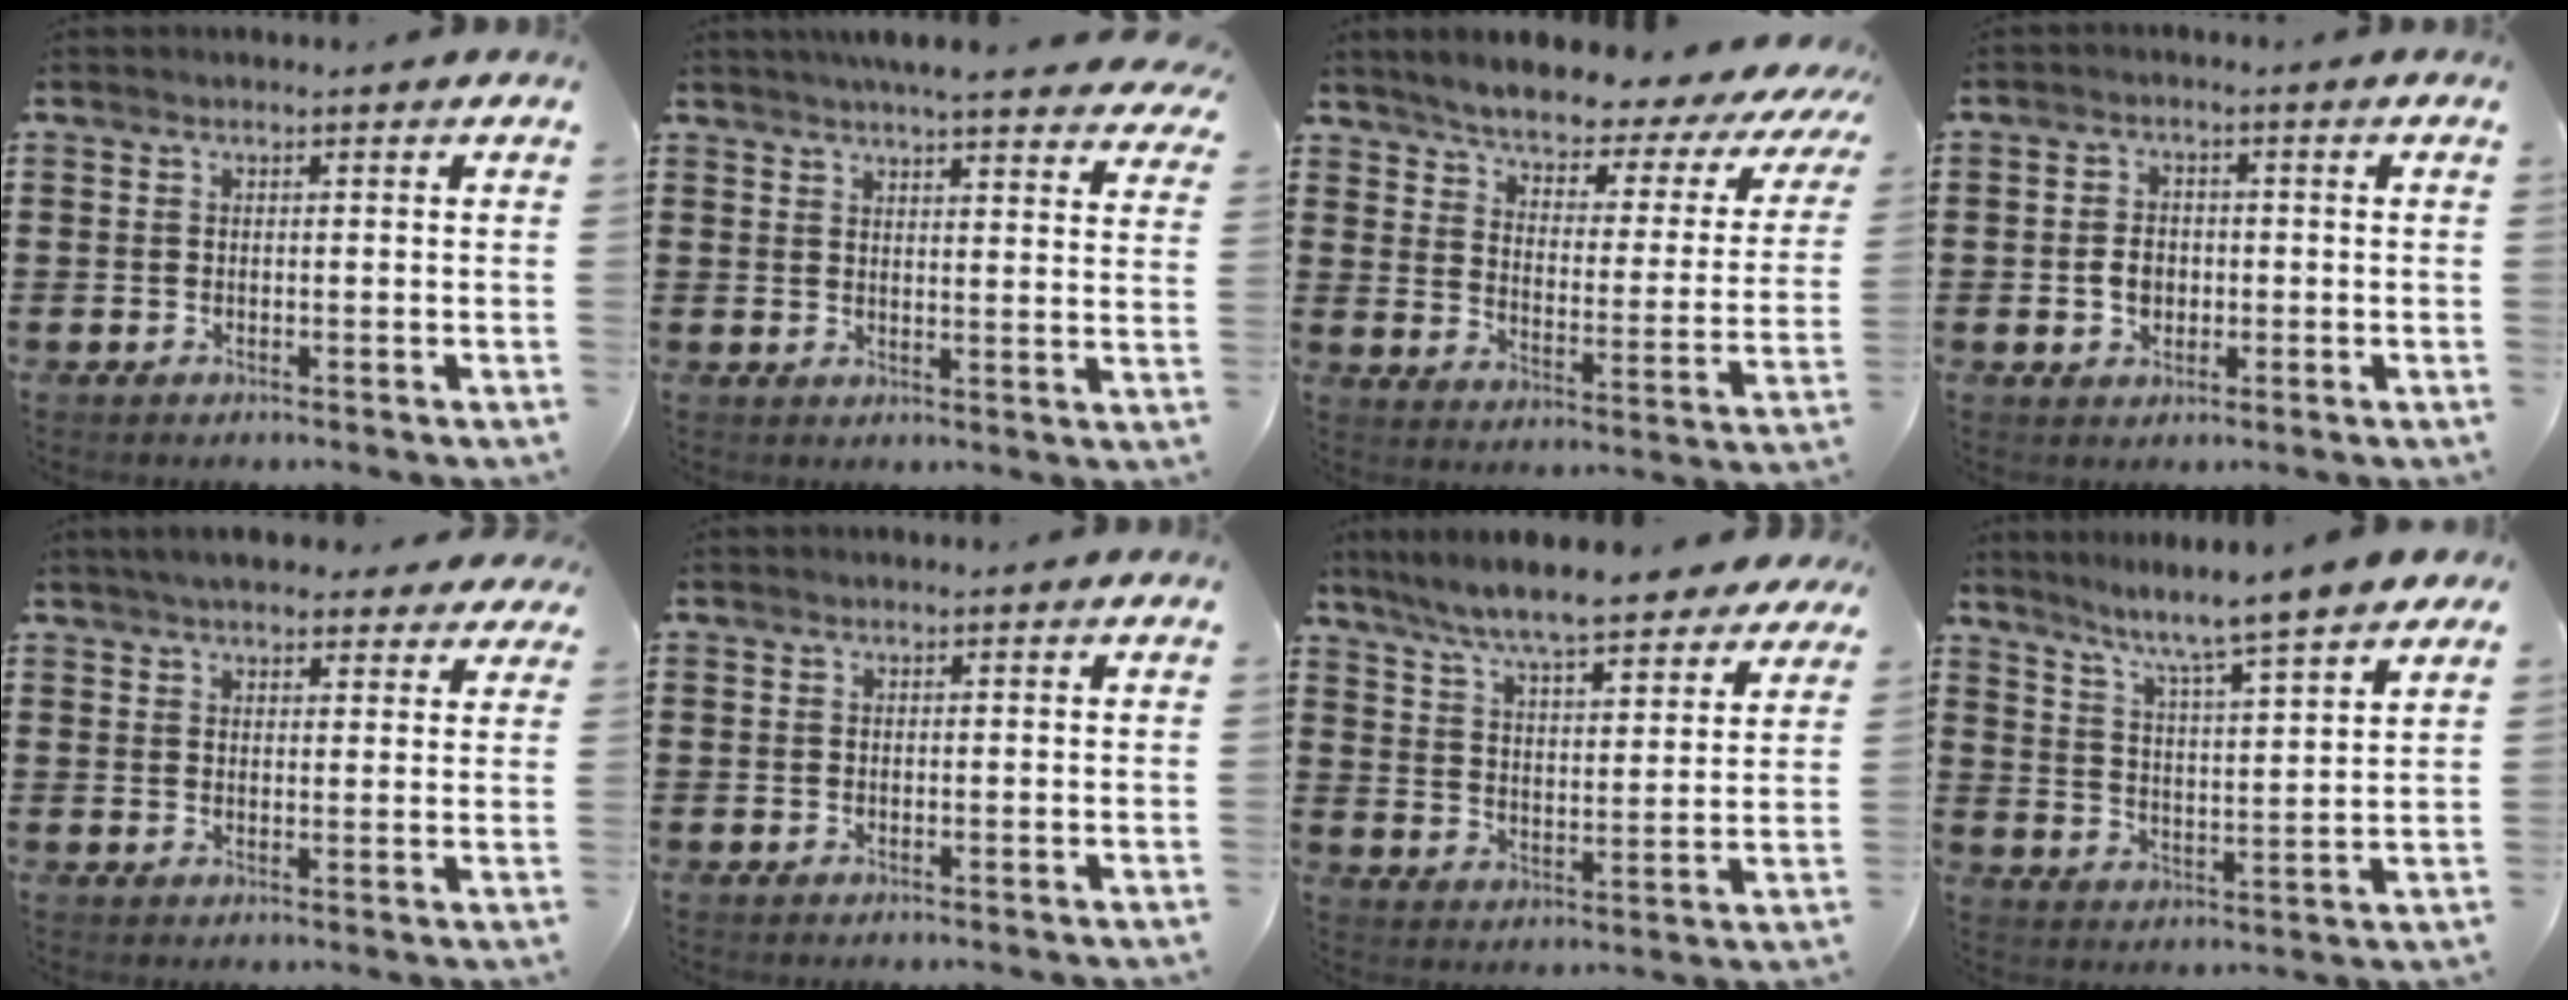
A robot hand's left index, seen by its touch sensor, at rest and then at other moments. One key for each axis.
{"total": 5.1, "fx": 4.8, "fy": -0.3, "fz": 1.7, "tx": -0.049, "ty": -0.018, "tz": 0.086}
{"total": 3.4, "fx": 3.2, "fy": 0.3, "fz": 1.1, "tx": -0.044, "ty": -0.031, "tz": 0.041}
{"total": 3.3, "fx": -0.6, "fy": 2.6, "fz": 2.1, "tx": -0.037, "ty": 0.002, "tz": -0.014}
{"total": 4.5, "fx": 4.2, "fy": 1.0, "fz": 1.4, "tx": -0.039, "ty": -0.002, "tz": 0.076}
{"total": 0.0}
{"total": 7.8, "fx": 7.3, "fy": 0.3, "fz": 2.9, "tx": -0.088, "ty": -0.041, "tz": 0.126}
{"total": 5.2, "fx": 4.6, "fy": -1.1, "fz": 2.1, "tx": -0.063, "ty": -0.040, "tz": 0.068}